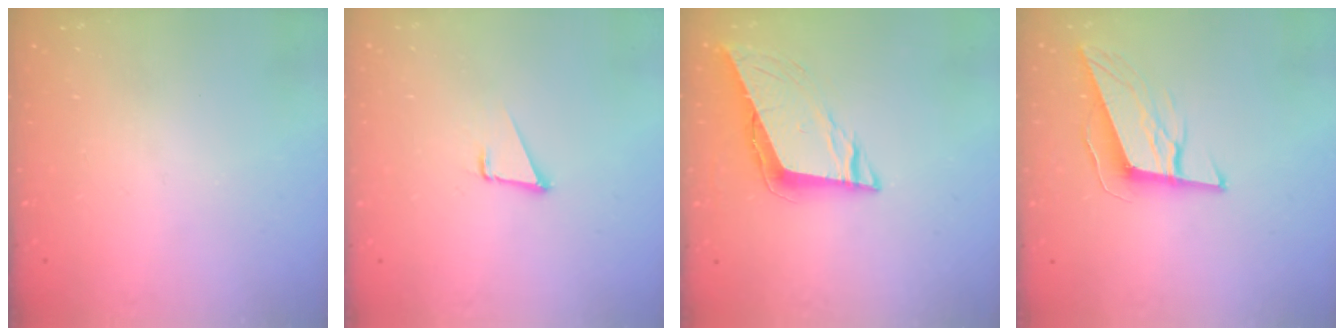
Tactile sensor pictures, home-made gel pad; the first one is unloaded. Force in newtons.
{"total": 1.7, "press": 1.7, "slide": 0.1}
{"total": 8.3, "press": 8.2, "slide": 0.4}
{"total": 10.3, "press": 10.0, "slide": 2.8}